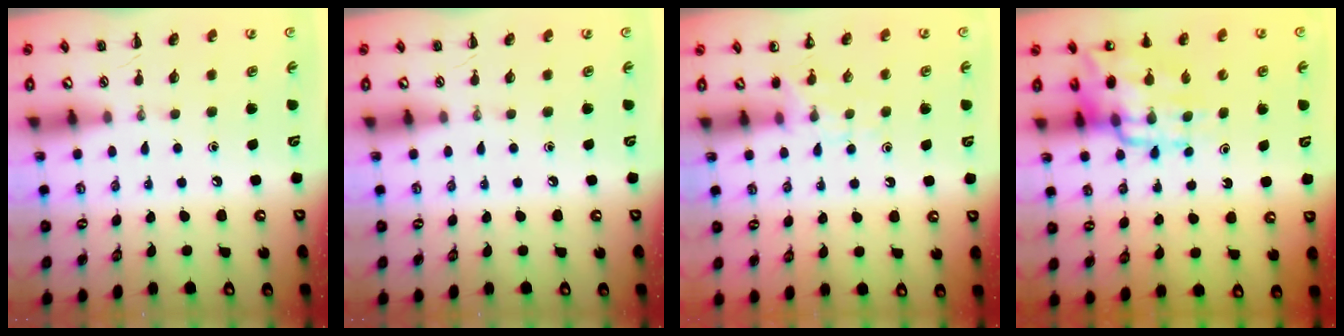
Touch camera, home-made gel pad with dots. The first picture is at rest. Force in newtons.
{"total": 0.0}
{"total": 6.5, "press": 6.3, "slide": 1.7}
{"total": 14.7, "press": 14.2, "slide": 3.8}